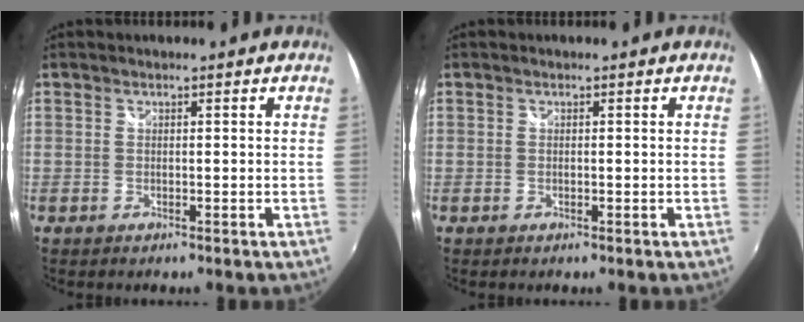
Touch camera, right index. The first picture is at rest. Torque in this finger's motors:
{"motor_torque": [-0.22, 0.17, -0.03, 0.00]}